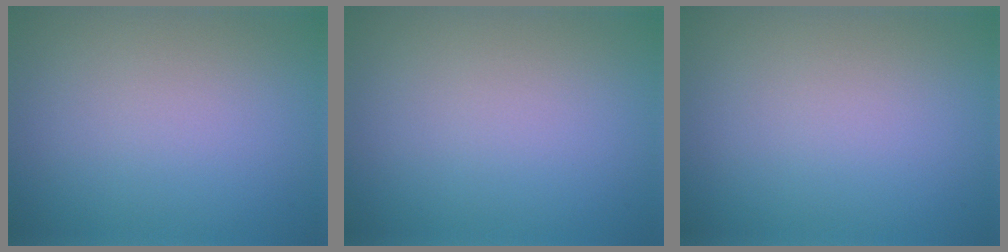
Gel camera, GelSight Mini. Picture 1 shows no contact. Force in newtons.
{"total": 0.0}
{"total": 0.0}